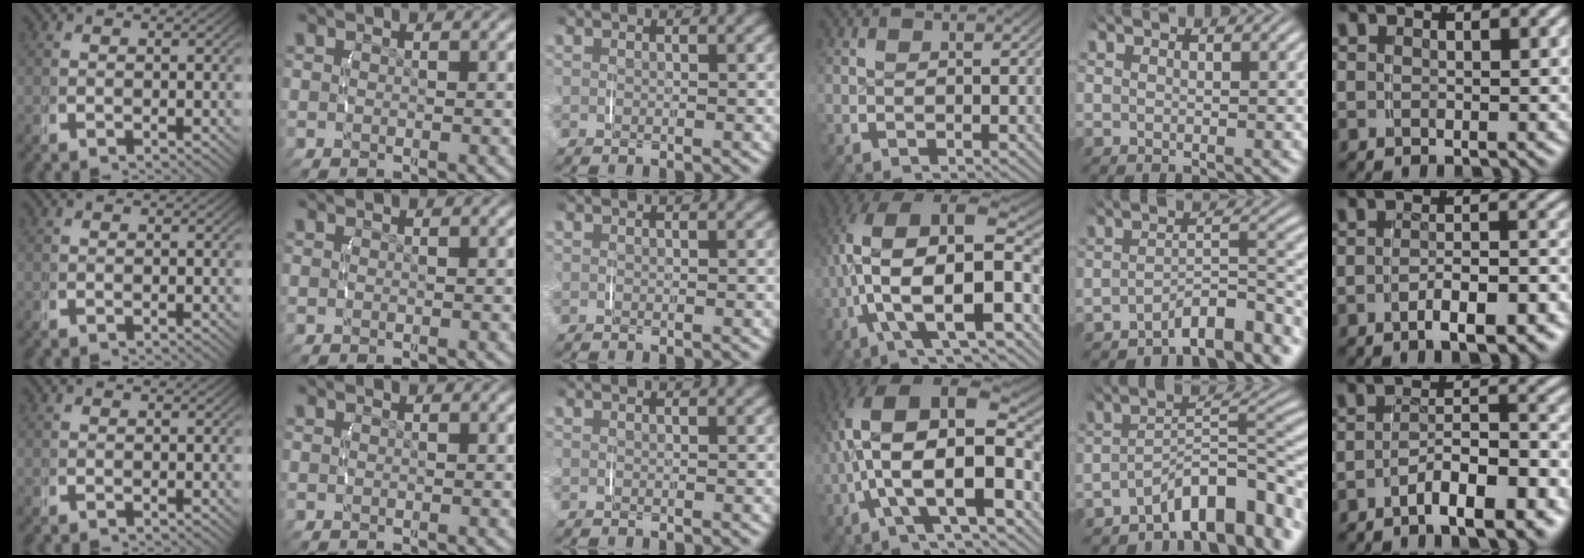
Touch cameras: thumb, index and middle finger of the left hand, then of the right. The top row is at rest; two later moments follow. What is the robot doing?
{"motion": "lift_and_place", "object": "toothpaste"}